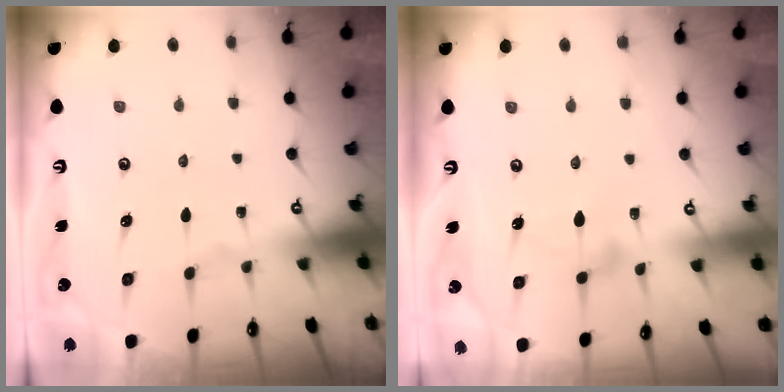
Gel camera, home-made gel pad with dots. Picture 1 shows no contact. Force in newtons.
{"total": 7.2, "press": 7.2, "slide": 0.4}